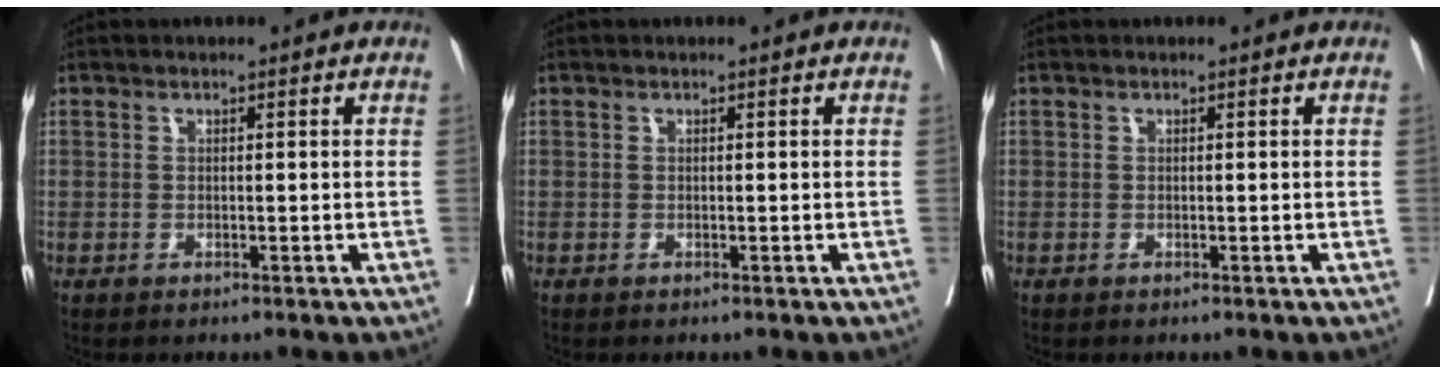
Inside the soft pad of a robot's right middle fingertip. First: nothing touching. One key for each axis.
{"total": 0.0}
{"total": 0.0}